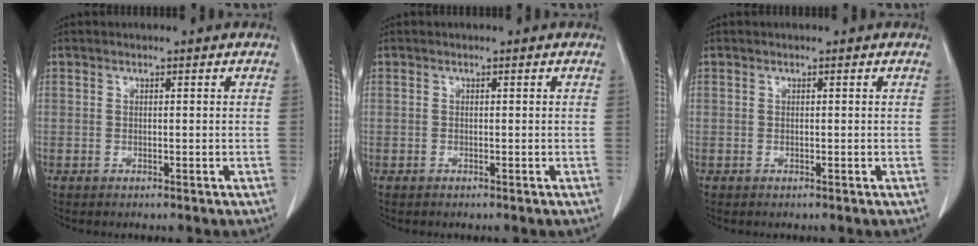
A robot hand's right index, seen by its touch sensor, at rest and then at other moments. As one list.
[{"total": 0.0}, {"total": 0.0}]